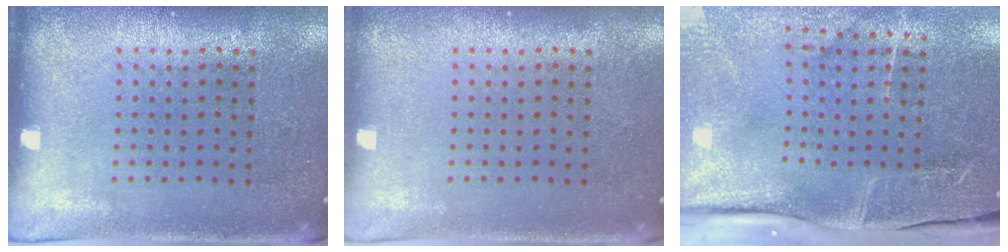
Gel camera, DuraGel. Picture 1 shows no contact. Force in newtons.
{"total": 0.0}
{"total": 4.8, "press": 3.9, "slide": 2.8}